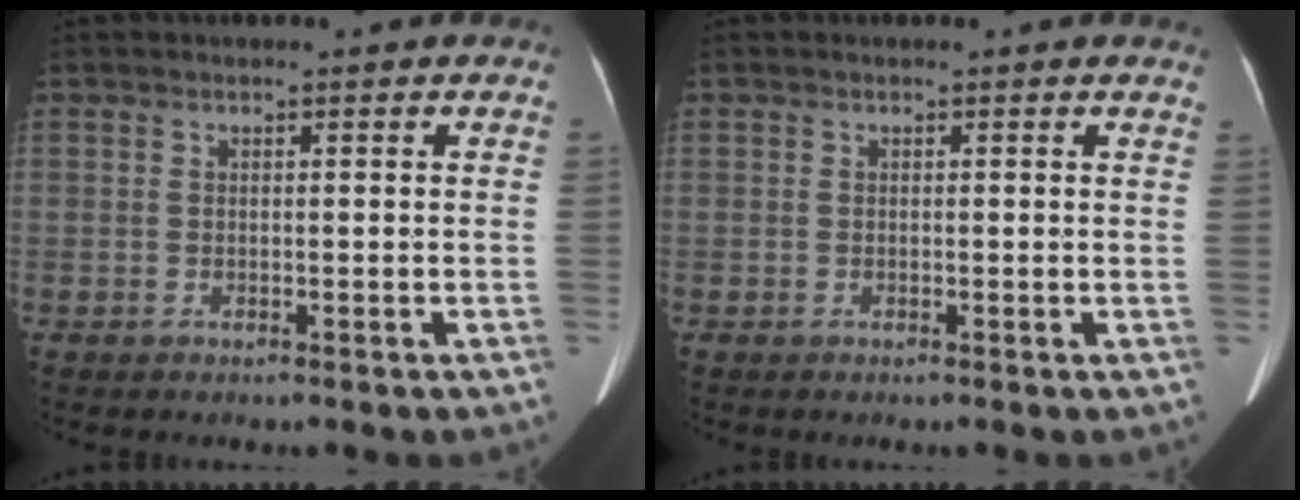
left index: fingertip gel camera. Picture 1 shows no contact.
{"total": 2.4, "force": [2.3, 0.3, 0.6], "torque": [-0.007, -0.004, 0.009]}